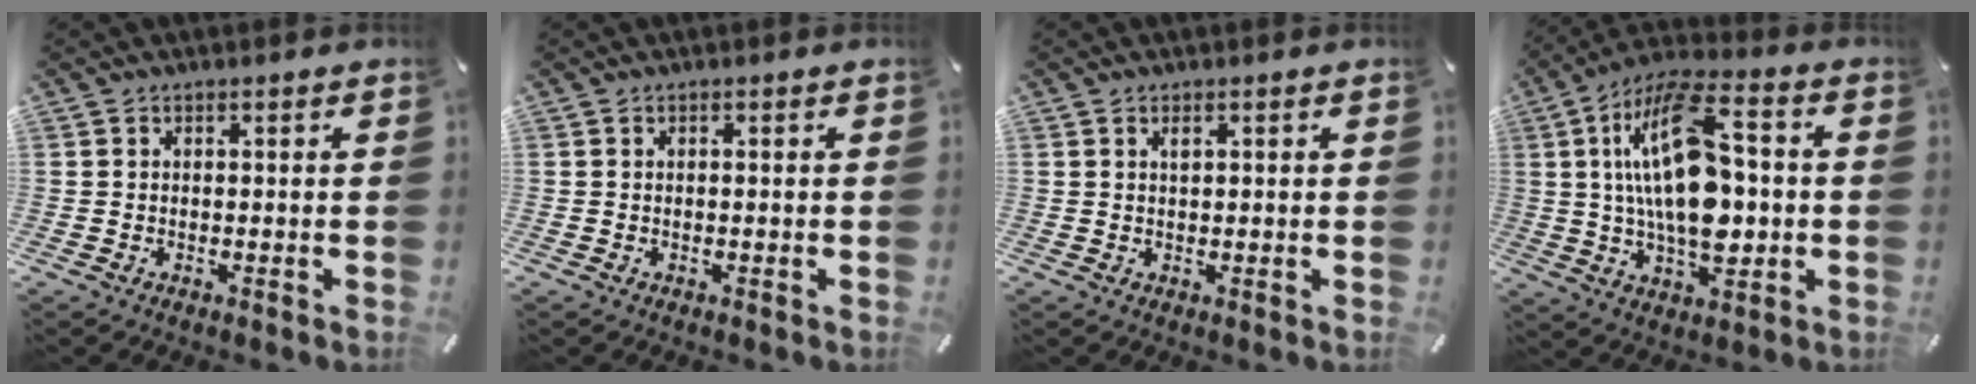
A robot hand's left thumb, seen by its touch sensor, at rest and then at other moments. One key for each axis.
{"total": 0.0}
{"total": 1.3, "fx": 0.5, "fy": 0.5, "fz": 1.0, "tx": -0.021, "ty": 0.002, "tz": 0.008}
{"total": 21.1, "fx": 1.5, "fy": 11.1, "fz": 18.0, "tx": -0.359, "ty": -0.002, "tz": 0.021}